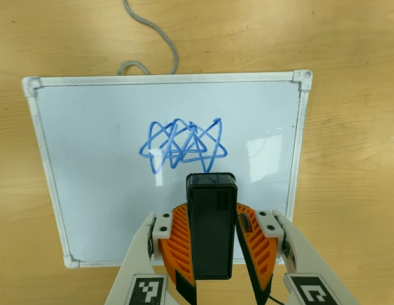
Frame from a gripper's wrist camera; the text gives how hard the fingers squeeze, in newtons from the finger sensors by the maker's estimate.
{"total": 6.7, "left": 5.9, "right": 7.6}